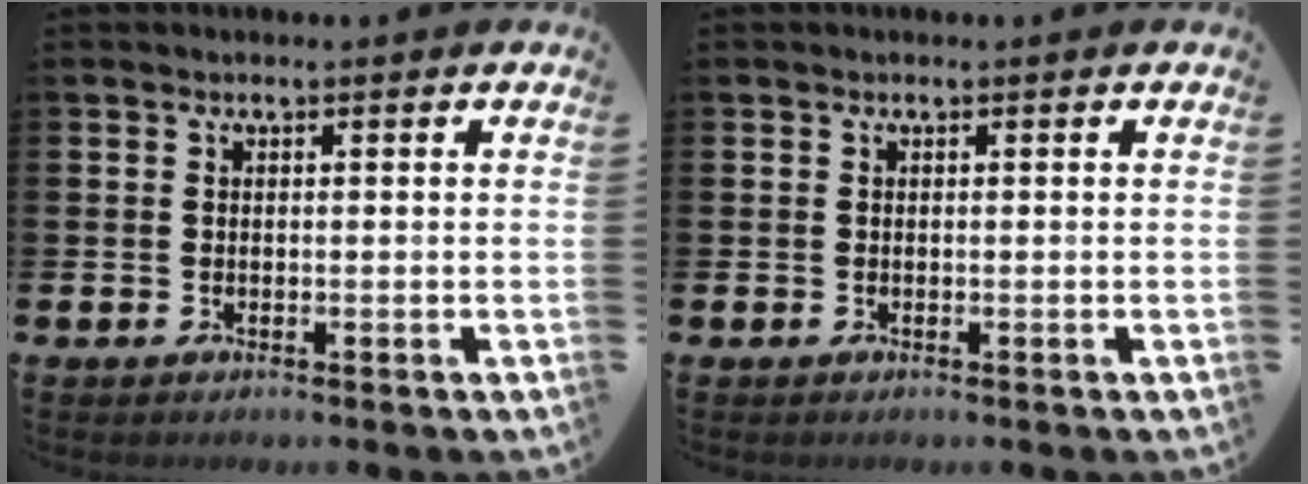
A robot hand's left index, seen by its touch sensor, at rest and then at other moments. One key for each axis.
{"total": 0.0}